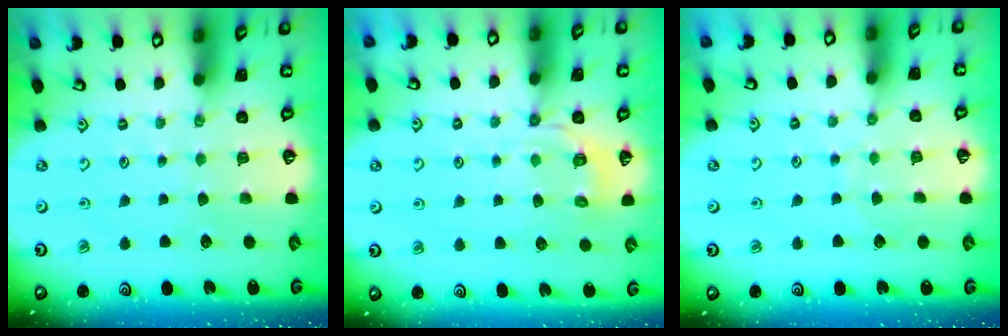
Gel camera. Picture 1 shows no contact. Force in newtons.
{"total": 6.3, "press": 6.0, "slide": 1.9}
{"total": 4.8, "press": 4.7, "slide": 0.6}